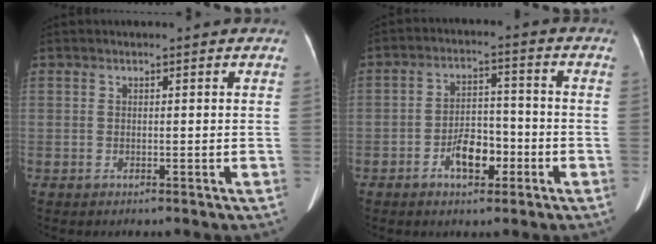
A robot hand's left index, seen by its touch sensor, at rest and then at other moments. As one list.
[{"total": 6.3, "force": [-3.1, 3.1, 4.5], "torque": [-0.083, 0.012, -0.051]}]